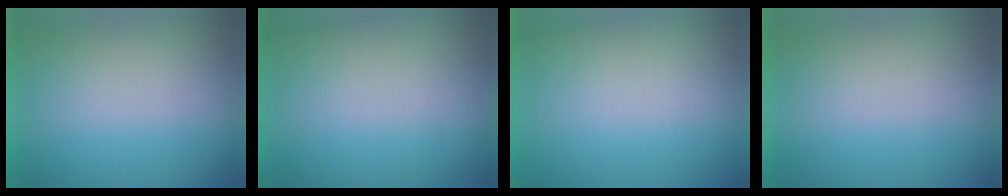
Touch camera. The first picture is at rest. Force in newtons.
{"total": 2.8}
{"total": 2.1}
{"total": 0.0}